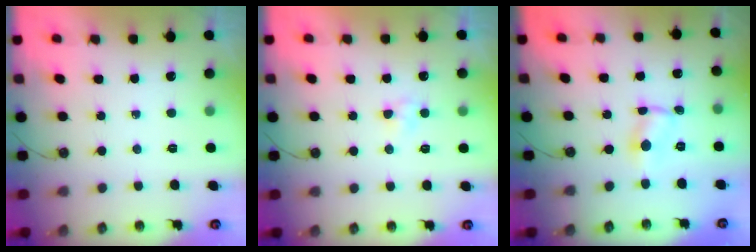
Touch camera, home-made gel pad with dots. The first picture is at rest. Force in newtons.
{"total": 3.0, "press": 2.9, "slide": 0.4}
{"total": 1.5, "press": 1.5, "slide": 0.1}